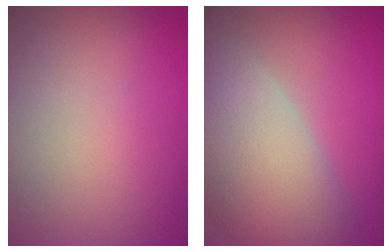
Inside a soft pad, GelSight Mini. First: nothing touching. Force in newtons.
{"total": 10.8, "press": 10.8, "slide": 0.9}